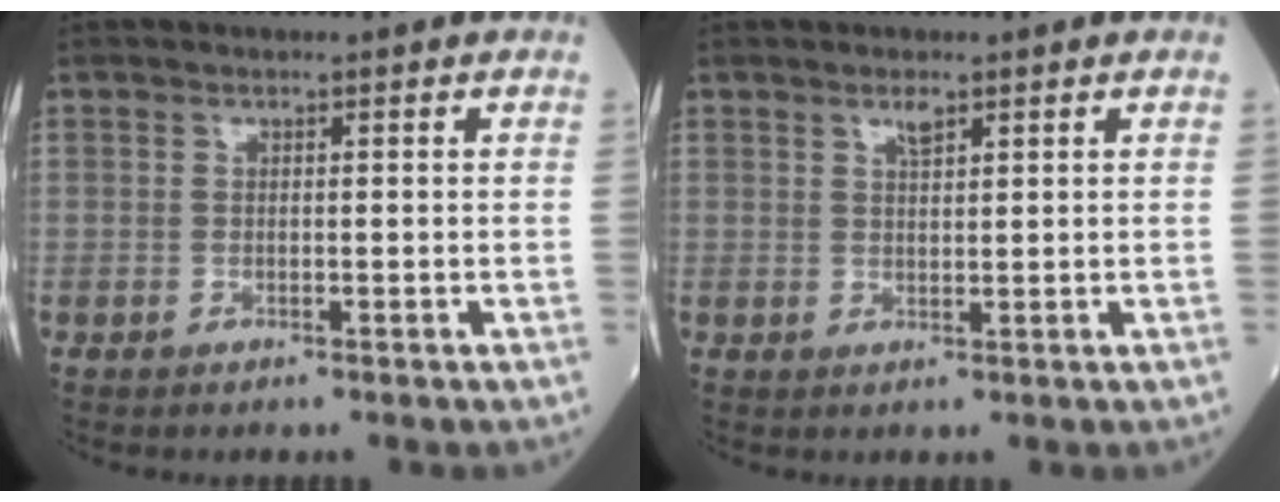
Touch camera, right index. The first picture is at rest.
{"total": 1.7, "force": [1.2, 0.4, 1.2], "torque": [-0.023, 0.000, 0.023]}